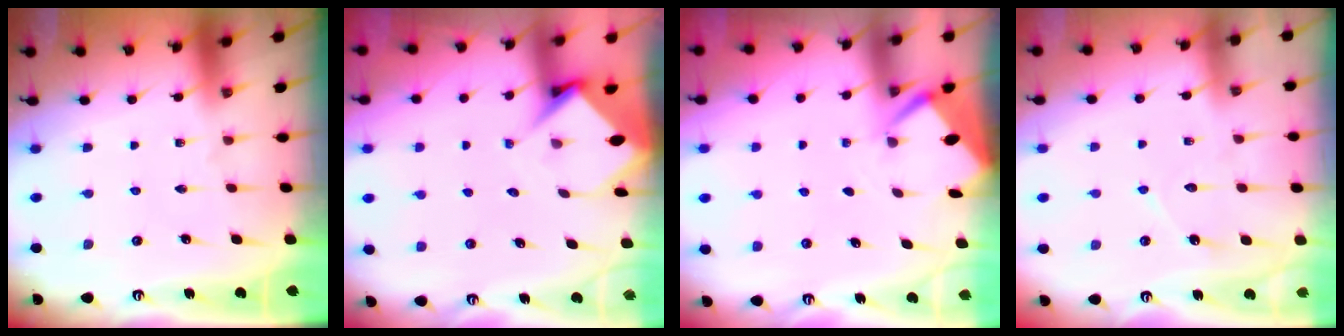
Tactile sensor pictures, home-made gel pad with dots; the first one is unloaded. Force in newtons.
{"total": 5.8, "press": 5.7, "slide": 0.4}
{"total": 2.6, "press": 2.6, "slide": 0.4}
{"total": 6.2, "press": 6.2, "slide": 0.4}